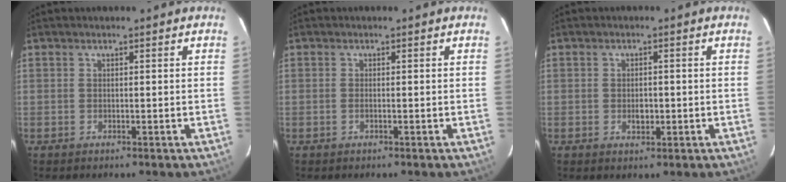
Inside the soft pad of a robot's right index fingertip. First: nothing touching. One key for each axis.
{"total": 0.7, "fx": -0.2, "fy": 0.3, "fz": 0.6, "tx": -0.014, "ty": 0.000, "tz": -0.005}
{"total": 2.3, "fx": -0.5, "fy": 1.5, "fz": 1.6, "tx": -0.028, "ty": 0.001, "tz": -0.007}